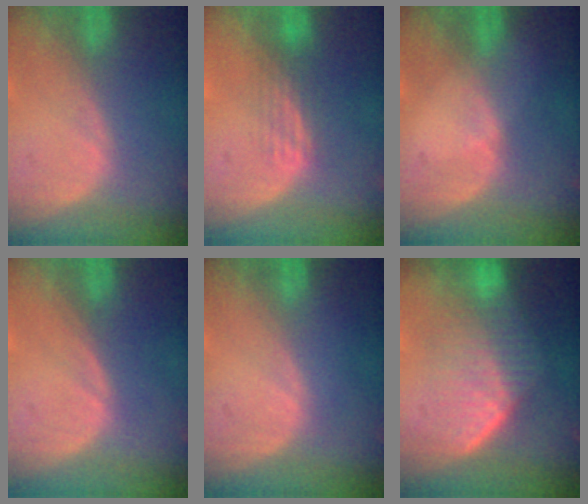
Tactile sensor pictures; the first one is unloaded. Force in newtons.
{"total": 2.8, "press": 2.5, "slide": 1.3}
{"total": 0.8, "press": 0.8, "slide": 0.1}
{"total": 0.0}
{"total": 0.0}
{"total": 7.4, "press": 7.2, "slide": 1.7}